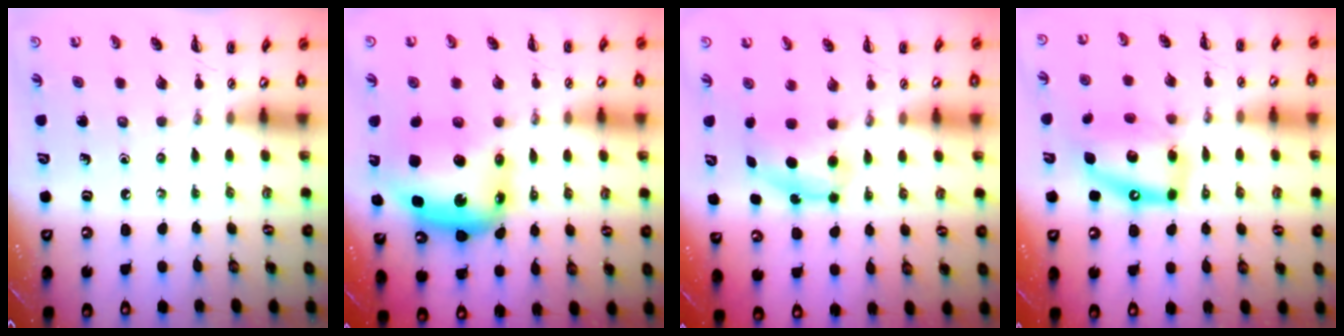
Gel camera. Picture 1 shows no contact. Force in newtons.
{"total": 10.2, "press": 9.7, "slide": 3.0}
{"total": 5.9, "press": 5.8, "slide": 0.9}
{"total": 13.1, "press": 12.6, "slide": 3.4}